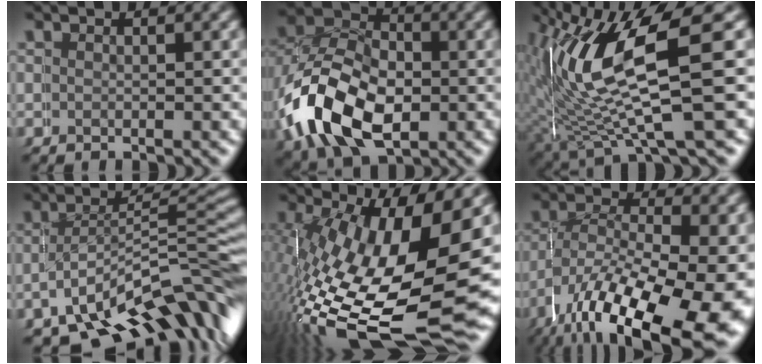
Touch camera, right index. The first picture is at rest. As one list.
[{"total": 11.6, "force": [-2.0, 9.5, 6.3], "torque": [-0.156, -0.034, -0.023]}, {"total": 10.5, "force": [1.6, 5.0, 9.1], "torque": [-0.180, -0.005, 0.034]}, {"total": 9.8, "force": [-5.7, 4.3, 6.7], "torque": [-0.069, -0.022, -0.078]}, {"total": 13.8, "force": [-3.6, 6.6, 11.5], "torque": [-0.214, -0.051, -0.024]}, {"total": 10.9, "force": [-4.8, 5.2, 8.2], "torque": [-0.144, -0.046, -0.044]}]